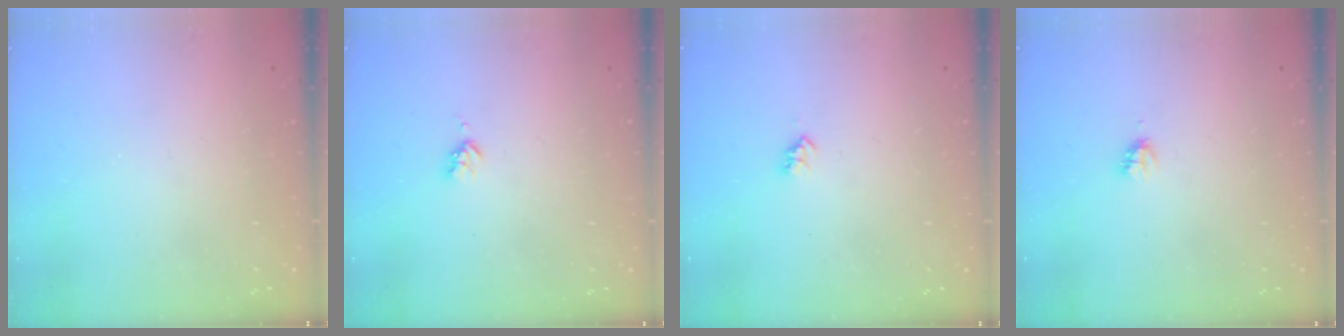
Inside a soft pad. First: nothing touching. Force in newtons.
{"total": 2.7, "press": 2.6, "slide": 0.5}
{"total": 2.6, "press": 2.5, "slide": 0.4}
{"total": 2.2, "press": 2.2, "slide": 0.3}